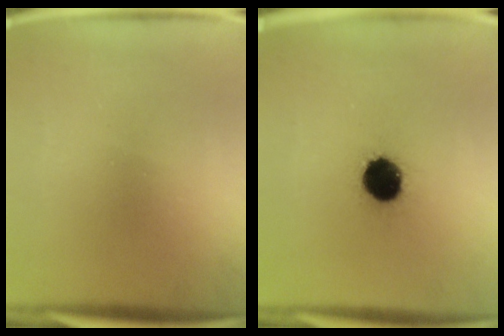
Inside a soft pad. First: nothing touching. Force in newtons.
{"total": 12.5}